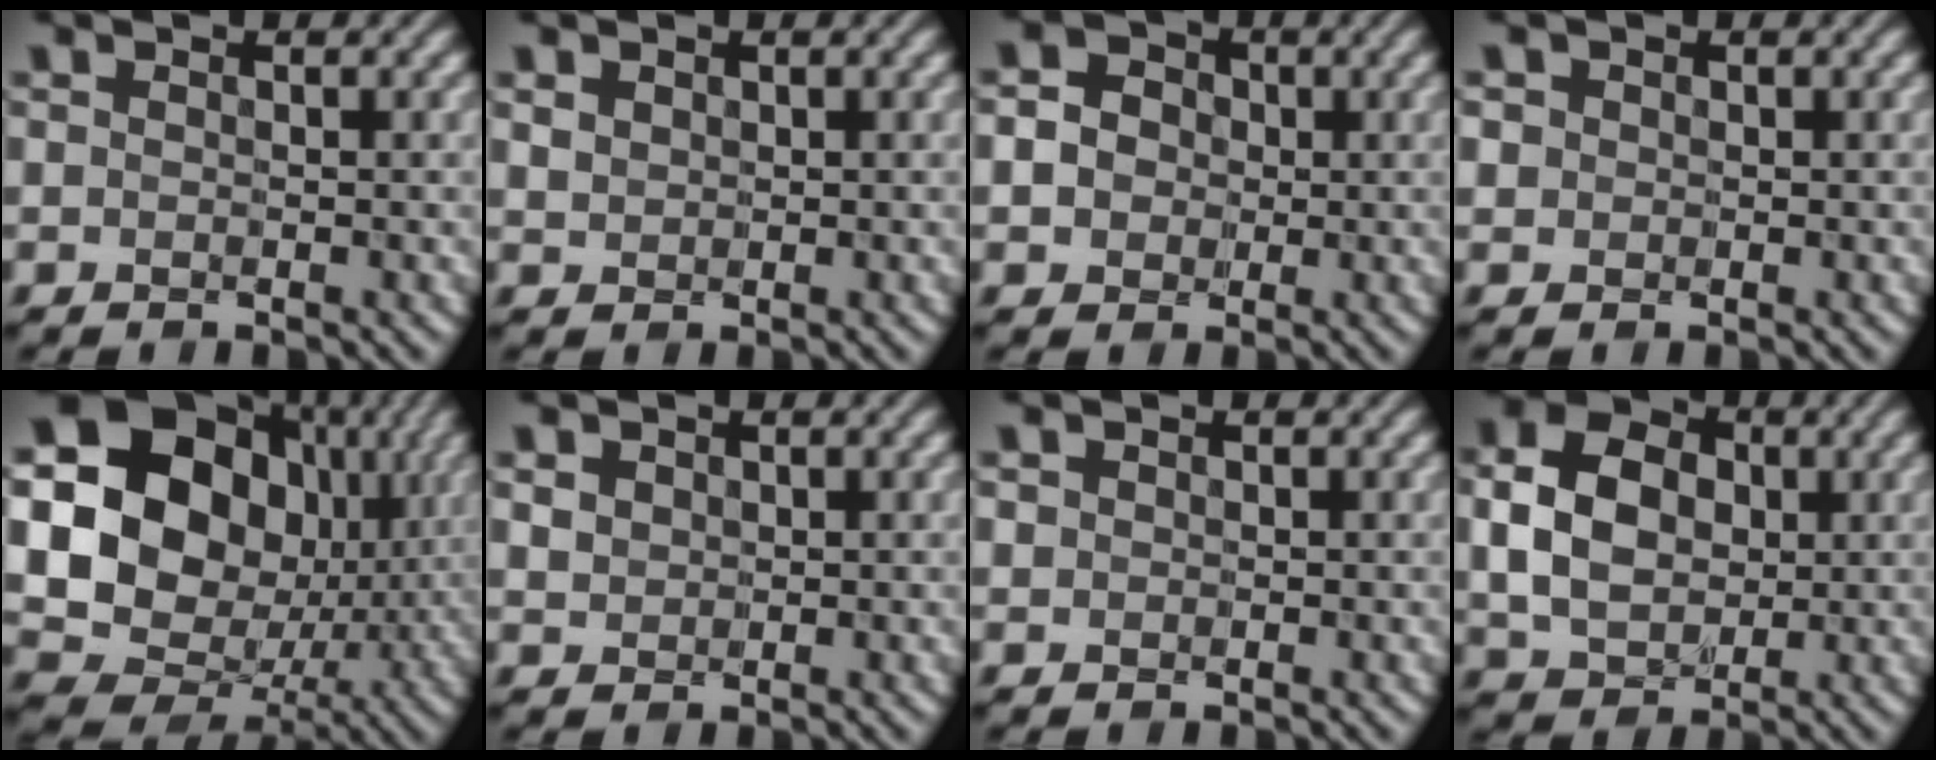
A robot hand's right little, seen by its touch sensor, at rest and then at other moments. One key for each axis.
{"total": 1.1, "fx": 0.6, "fy": 0.9, "fz": 0.3, "tx": -0.015, "ty": -0.004, "tz": 0.019}
{"total": 4.5, "fx": 0.5, "fy": 3.9, "fz": 2.0, "tx": -0.046, "ty": 0.019, "tz": -0.001}
{"total": 0.8, "fx": 0.0, "fy": 0.8, "fz": -0.1, "tx": -0.001, "ty": -0.004, "tz": 0.004}
{"total": 20.1, "fx": 2.6, "fy": 17.2, "fz": 10.0, "tx": -0.203, "ty": 0.007, "tz": 0.038}
{"total": 1.4, "fx": 0.5, "fy": 1.2, "fz": 0.4, "tx": -0.020, "ty": -0.007, "tz": 0.018}
{"total": 0.5, "fx": 0.2, "fy": 0.5, "fz": -0.1, "tx": -0.004, "ty": 0.001, "tz": 0.008}
{"total": 6.7, "fx": 0.2, "fy": 5.2, "fz": 4.3, "tx": -0.098, "ty": 0.006, "tz": 0.001}